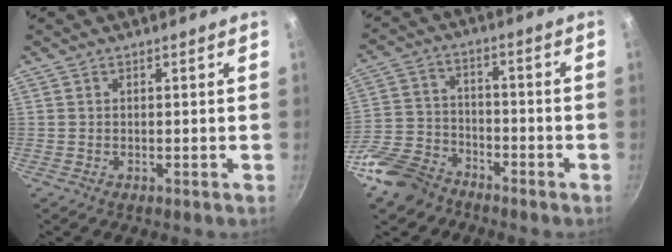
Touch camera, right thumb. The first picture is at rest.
{"total": 12.0, "force": [-8.4, 7.1, 4.8], "torque": [-0.092, 0.058, -0.171]}